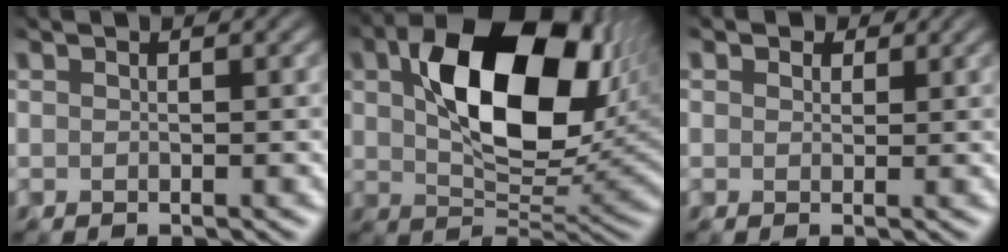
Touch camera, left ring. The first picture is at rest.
{"total": 11.9, "force": [3.6, 6.6, 9.3], "torque": [-0.151, 0.008, 0.068]}
{"total": 1.6, "force": [0.8, 1.2, 0.8], "torque": [-0.011, 0.006, 0.007]}